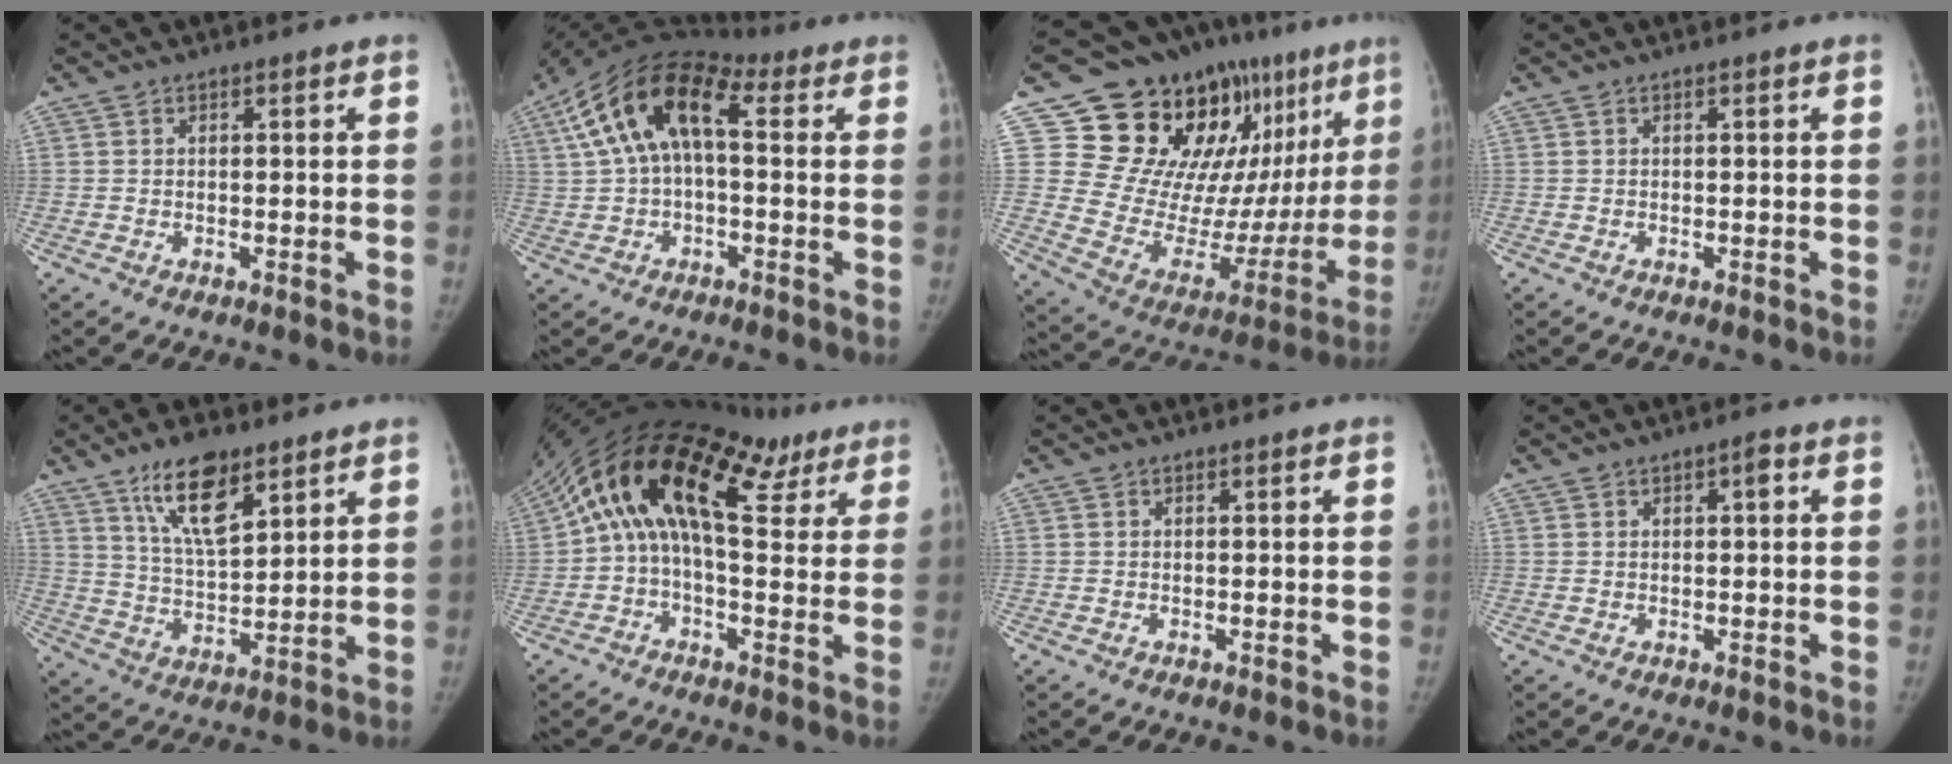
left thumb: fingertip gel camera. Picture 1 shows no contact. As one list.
[{"total": 15.4, "force": [3.5, 8.1, 12.6], "torque": [-0.234, 0.046, 0.048]}, {"total": 29.3, "force": [15.9, 14.5, 19.9], "torque": [-0.235, -0.035, 0.255]}, {"total": 0.0}, {"total": 12.2, "force": [7.5, 4.8, 8.4], "torque": [-0.128, -0.042, 0.141]}, {"total": 22.4, "force": [9.4, 12.0, 16.4], "torque": [-0.256, 0.064, 0.148]}, {"total": 0.0}, {"total": 2.3, "force": [0.7, 1.2, 1.8], "torque": [-0.017, 0.002, 0.006]}]